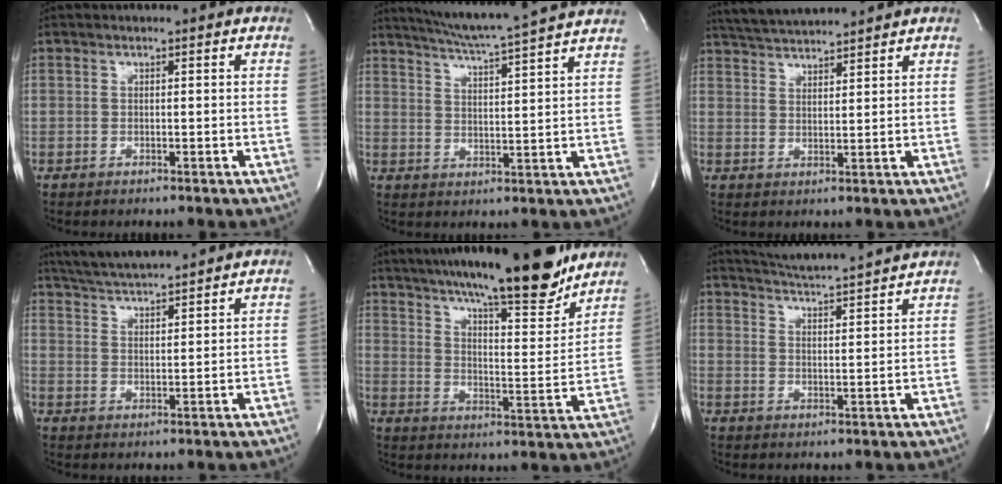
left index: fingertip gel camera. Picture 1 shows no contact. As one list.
[{"total": 15.1, "force": [13.5, -1.5, 6.5], "torque": [-0.118, -0.015, 0.182]}, {"total": 7.6, "force": [7.3, -0.3, 2.2], "torque": [-0.051, 0.020, 0.127]}, {"total": 11.5, "force": [10.5, 0.3, 4.5], "torque": [-0.087, 0.021, 0.166]}, {"total": 20.8, "force": [17.3, 2.7, 11.3], "torque": [-0.178, -0.010, 0.248]}, {"total": 13.8, "force": [13.0, -0.5, 4.7], "torque": [-0.091, -0.007, 0.179]}]